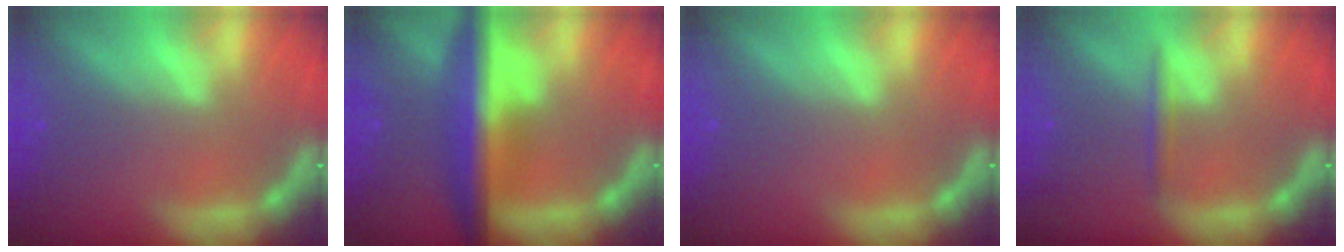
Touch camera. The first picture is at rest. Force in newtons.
{"total": 8.5}
{"total": 0.0}
{"total": 1.4}